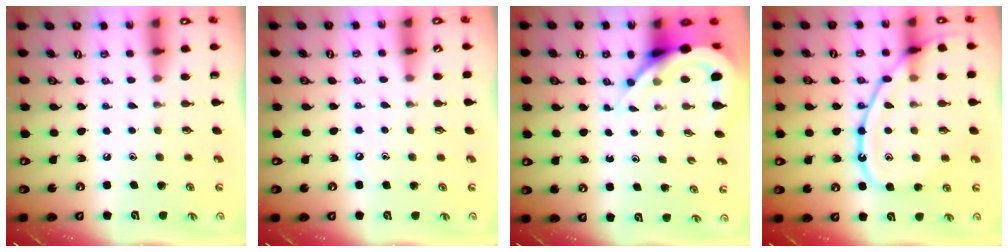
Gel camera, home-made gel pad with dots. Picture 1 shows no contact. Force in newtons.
{"total": 2.6, "press": 2.6, "slide": 0.4}
{"total": 8.5, "press": 8.4, "slide": 1.1}
{"total": 16.7, "press": 16.7, "slide": 1.4}